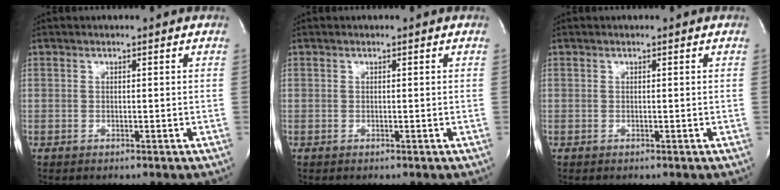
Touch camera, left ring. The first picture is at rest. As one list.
[{"total": 0.0}, {"total": 0.0}]